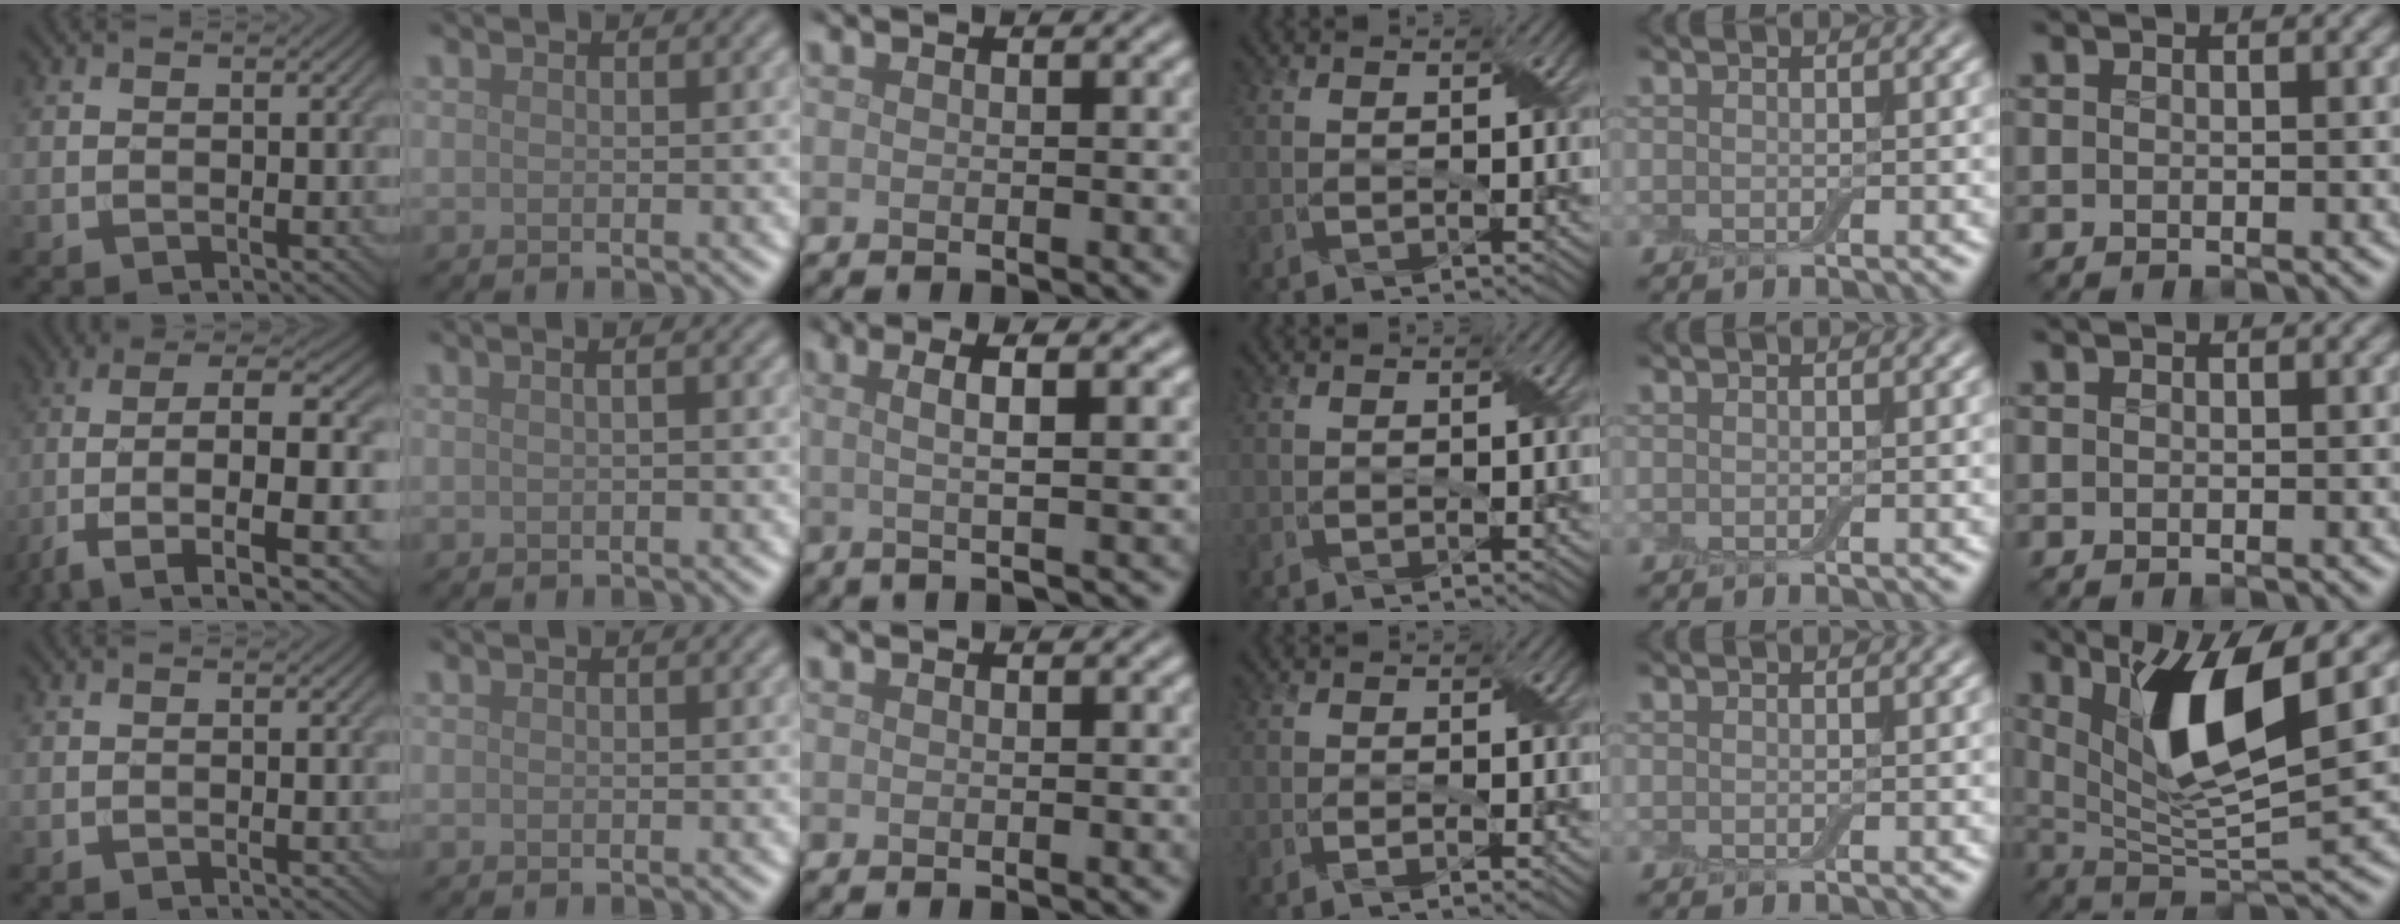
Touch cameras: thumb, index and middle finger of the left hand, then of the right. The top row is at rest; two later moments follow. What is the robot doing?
{"motion": "peel", "object": "bubble wrap"}